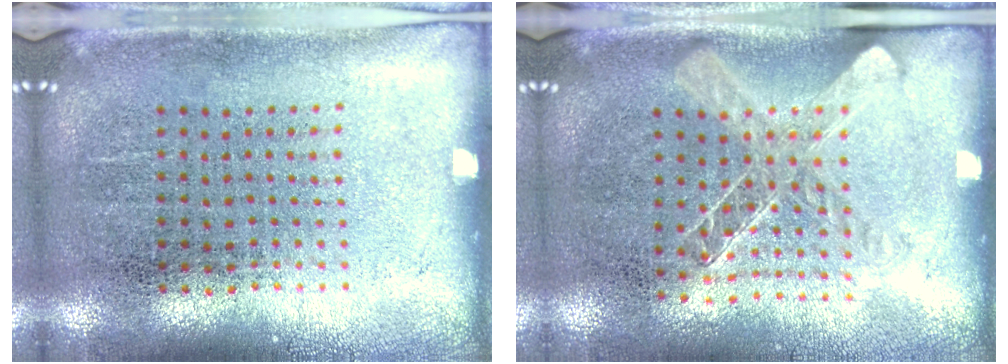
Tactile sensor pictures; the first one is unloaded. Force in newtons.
{"total": 1.3, "press": 1.1, "slide": 0.7}